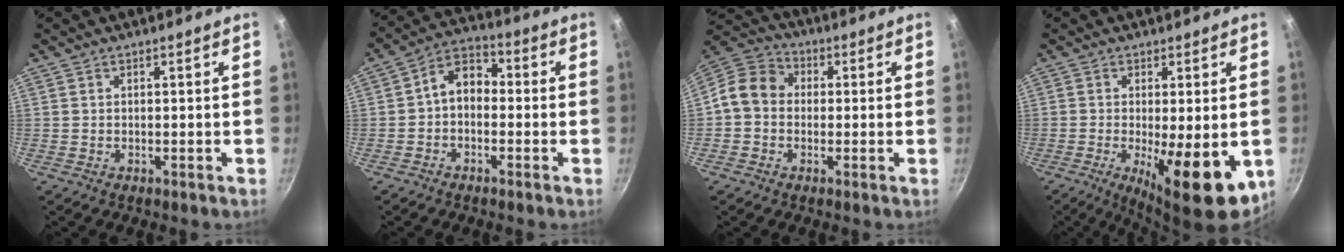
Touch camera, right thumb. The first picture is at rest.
{"total": 7.4, "force": [-0.6, 5.3, 5.2], "torque": [-0.063, 0.031, -0.028]}
{"total": 9.7, "force": [-0.2, 8.1, 5.3], "torque": [-0.085, 0.031, -0.018]}
{"total": 15.0, "force": [-4.1, 4.8, 13.6], "torque": [-0.170, -0.023, -0.043]}